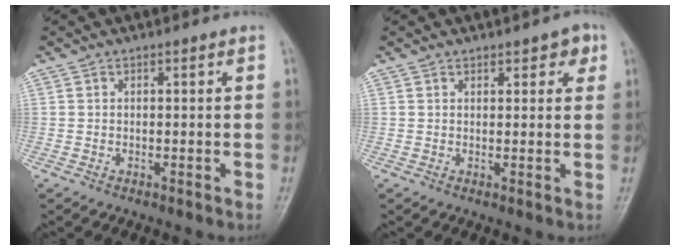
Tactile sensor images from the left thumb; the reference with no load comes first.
{"total": 3.2, "force": [1.9, 1.7, 2.0], "torque": [-0.003, -0.005, 0.022]}